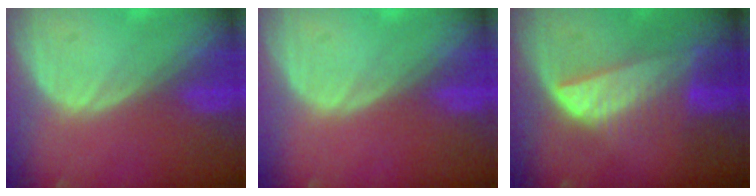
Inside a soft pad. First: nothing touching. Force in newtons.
{"total": 0.0}
{"total": 7.3, "press": 6.9, "slide": 2.6}